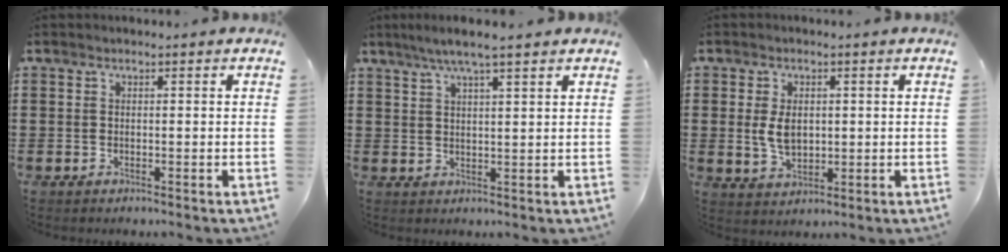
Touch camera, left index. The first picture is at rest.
{"total": 4.9, "force": [3.6, 0.1, 3.3], "torque": [-0.070, -0.001, 0.063]}
{"total": 4.8, "force": [0.4, 3.0, 3.6], "torque": [-0.076, 0.003, 0.003]}